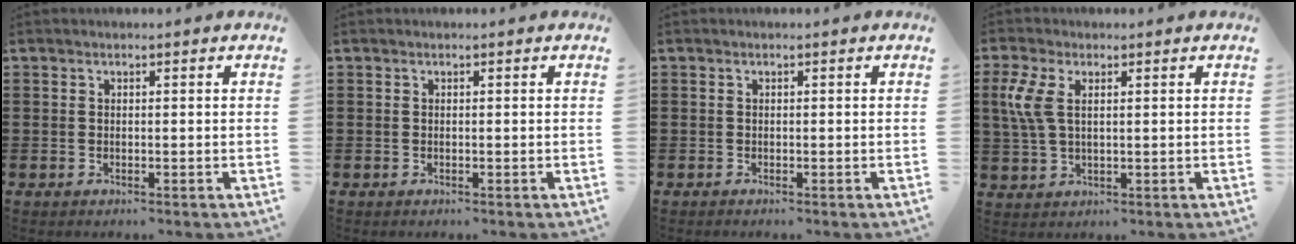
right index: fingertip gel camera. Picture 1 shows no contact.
{"total": 0.0}
{"total": 0.0}
{"total": 5.7, "force": [1.6, 2.6, 4.8], "torque": [-0.130, -0.002, 0.019]}